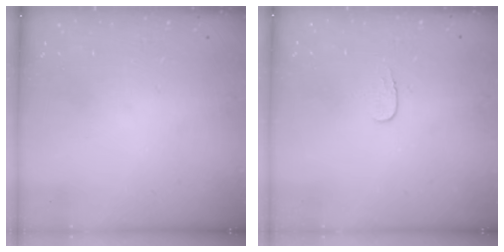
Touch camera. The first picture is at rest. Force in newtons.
{"total": 3.4, "press": 3.4, "slide": 0.4}